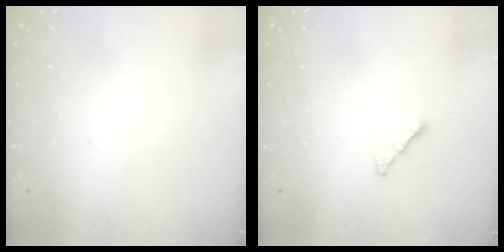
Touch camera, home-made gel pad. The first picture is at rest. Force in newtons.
{"total": 1.7, "press": 1.6, "slide": 0.6}